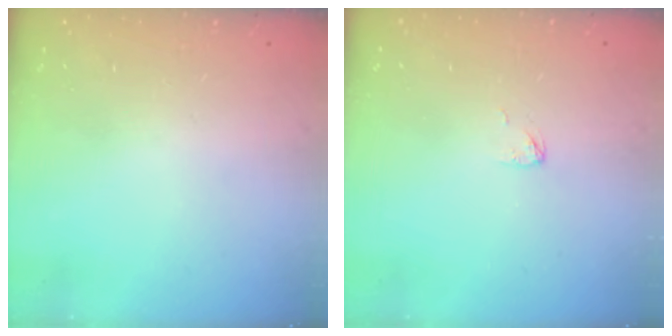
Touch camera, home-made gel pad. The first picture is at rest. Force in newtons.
{"total": 2.8, "press": 2.7, "slide": 0.2}